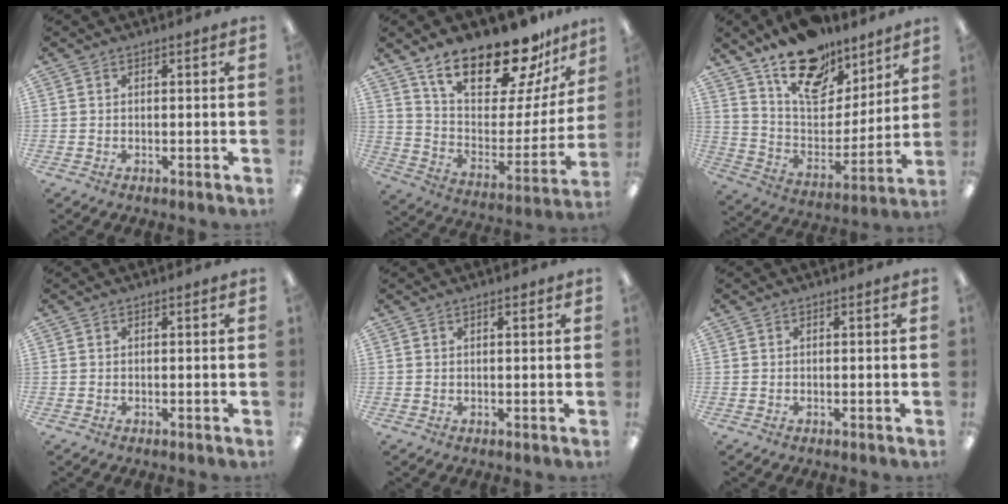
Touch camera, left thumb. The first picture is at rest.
{"total": 22.3, "force": [17.7, 7.5, 11.4], "torque": [-0.191, -0.122, 0.305]}
{"total": 18.7, "force": [14.0, 9.2, 8.2], "torque": [-0.139, -0.092, 0.249]}
{"total": 0.0}
{"total": 0.9, "force": [0.6, 0.2, 0.6], "torque": [-0.013, 0.000, 0.011]}
{"total": 0.0}